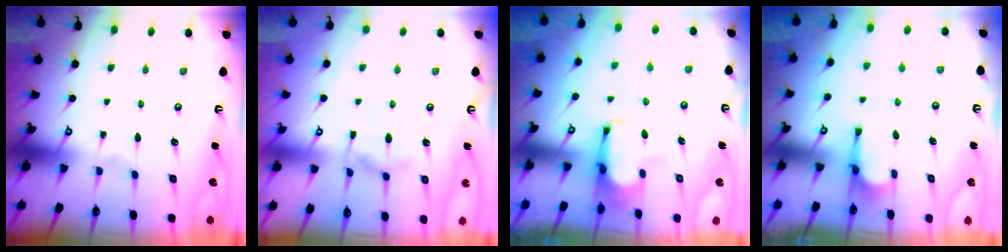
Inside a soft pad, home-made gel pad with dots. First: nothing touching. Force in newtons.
{"total": 6.7, "press": 6.6, "slide": 1.1}
{"total": 3.7, "press": 3.7, "slide": 0.3}
{"total": 3.0, "press": 2.9, "slide": 0.6}